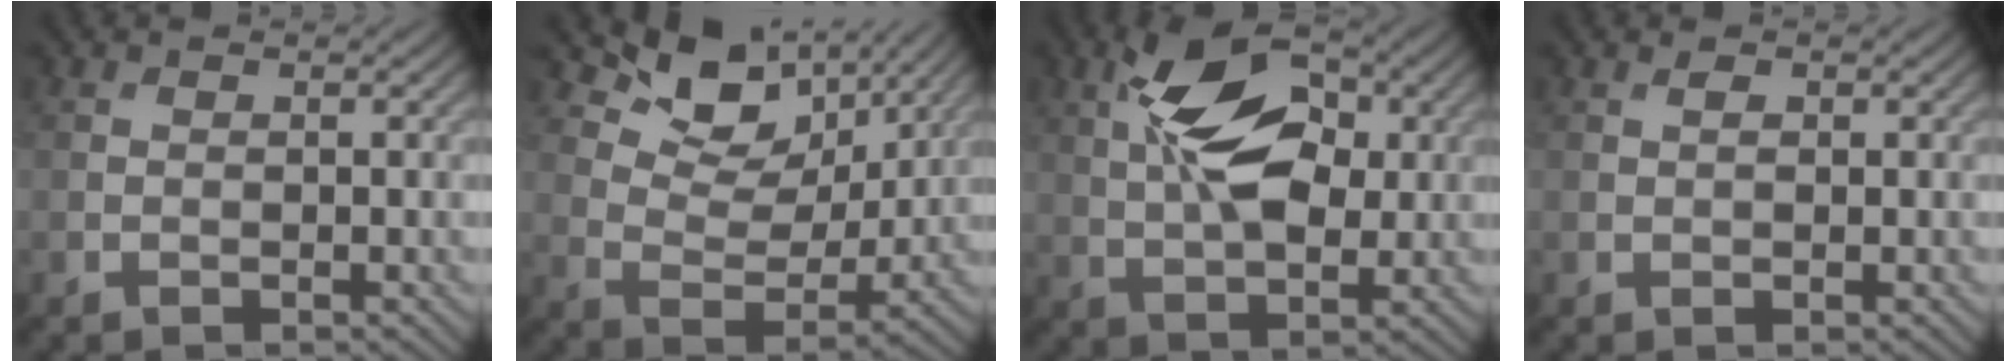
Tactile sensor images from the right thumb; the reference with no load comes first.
{"total": 9.9, "force": [6.0, 5.5, 5.6], "torque": [-0.109, -0.012, 0.107]}
{"total": 9.8, "force": [2.0, 5.1, 8.2], "torque": [-0.157, 0.012, 0.024]}
{"total": 0.8, "force": [0.3, 0.4, 0.7], "torque": [-0.016, -0.002, 0.005]}